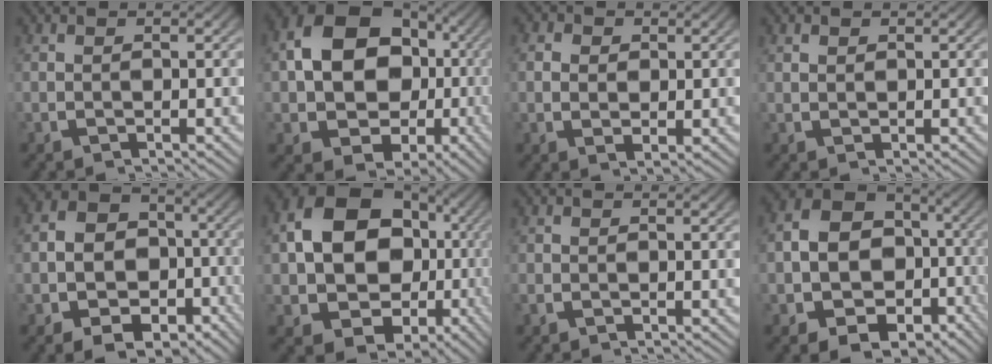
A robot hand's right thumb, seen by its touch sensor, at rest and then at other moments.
{"total": 11.9, "force": [-0.1, 9.0, 7.7], "torque": [-0.170, -0.050, 0.020]}
{"total": 2.4, "force": [0.3, 1.9, 1.4], "torque": [-0.027, -0.014, 0.013]}
{"total": 0.6, "force": [0.5, 0.3, 0.1], "torque": [0.004, 0.000, 0.013]}
{"total": 11.2, "force": [-3.7, 8.9, 5.8], "torque": [-0.107, -0.035, -0.053]}
{"total": 13.1, "force": [-1.7, 10.0, 8.3], "torque": [-0.184, -0.069, 0.000]}
{"total": 0.7, "force": [-0.3, 0.5, 0.2], "torque": [-0.008, -0.004, -0.007]}
{"total": 14.7, "force": [-4.6, 11.6, 7.9], "torque": [-0.169, -0.060, -0.055]}